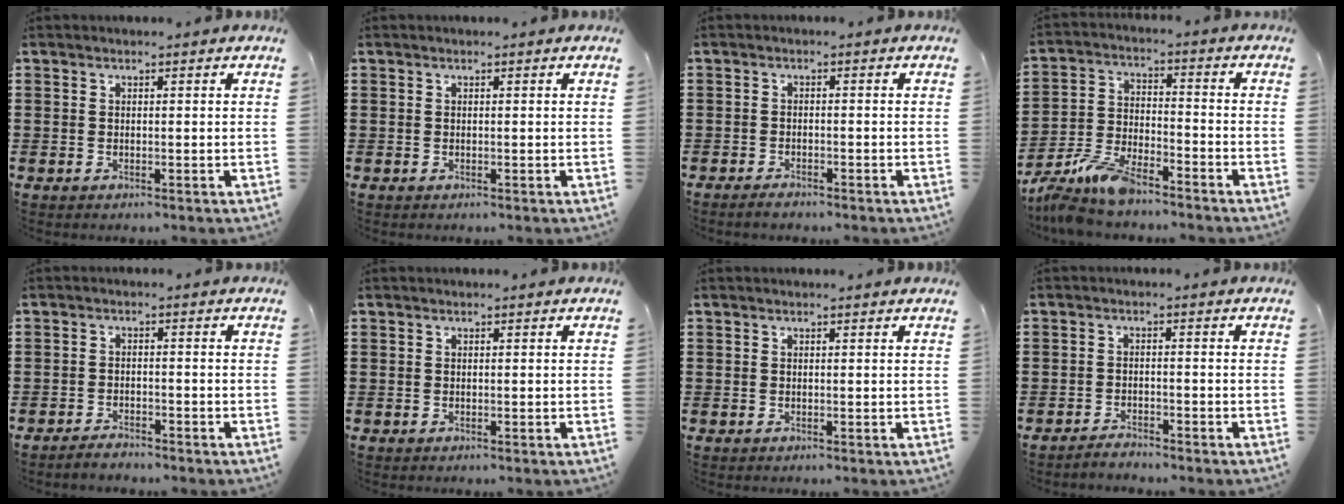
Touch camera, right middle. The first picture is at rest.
{"total": 0.0}
{"total": 1.4, "force": [-1.3, 0.2, 0.5], "torque": [-0.013, -0.004, -0.023]}
{"total": 7.9, "force": [-6.9, 1.8, 3.5], "torque": [-0.082, 0.006, -0.136]}
{"total": 2.0, "force": [-1.9, 0.2, 0.4], "torque": [-0.013, 0.000, -0.038]}
{"total": 0.0}
{"total": 0.0}
{"total": 2.0, "force": [-1.9, 0.1, 0.2], "torque": [-0.011, 0.000, -0.039]}